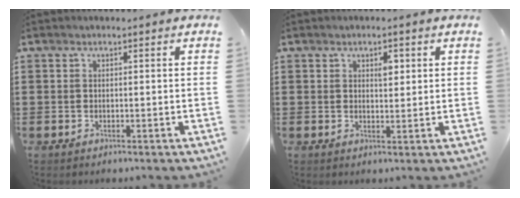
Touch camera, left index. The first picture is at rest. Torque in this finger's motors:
{"motor_torque": [0.50, -0.16, 0.25, 0.06]}